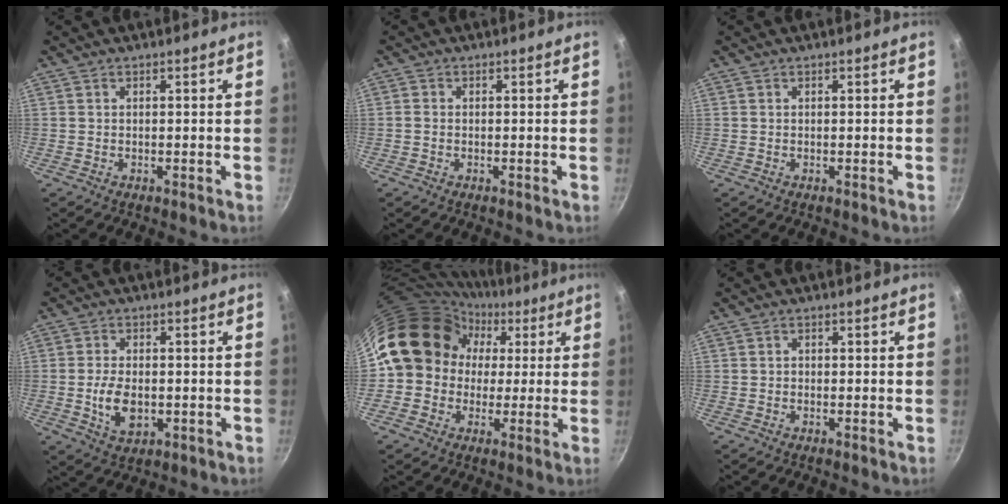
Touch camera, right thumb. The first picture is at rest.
{"total": 1.0, "force": [-0.3, 0.9, 0.5], "torque": [-0.009, 0.004, -0.007]}
{"total": 0.0}
{"total": 7.4, "force": [-1.1, 4.4, 5.8], "torque": [-0.103, 0.000, -0.015]}
{"total": 15.3, "force": [1.7, 13.5, 6.8], "torque": [-0.077, 0.040, 0.015]}
{"total": 0.6, "force": [-0.2, 0.6, 0.3], "torque": [-0.004, 0.003, -0.003]}